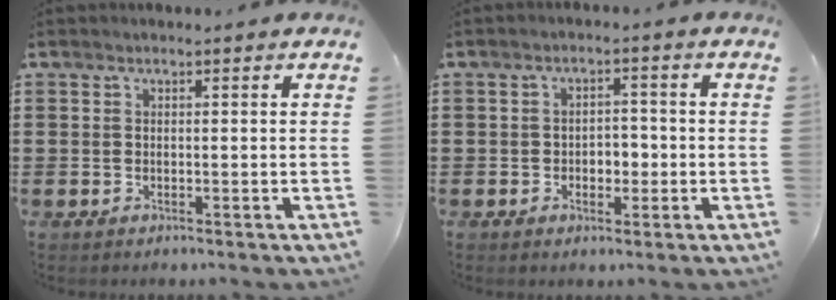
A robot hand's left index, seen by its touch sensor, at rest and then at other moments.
{"total": 2.7, "force": [-0.9, 2.0, 1.6], "torque": [-0.038, 0.006, -0.022]}